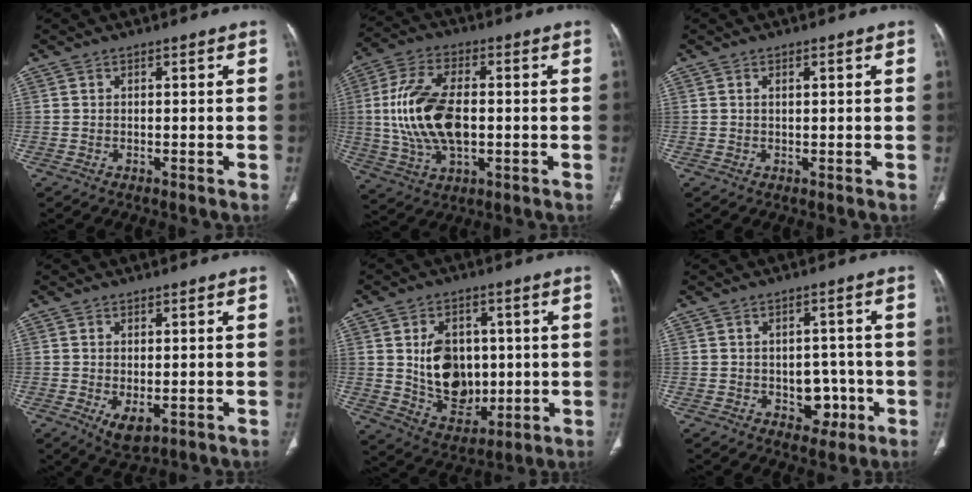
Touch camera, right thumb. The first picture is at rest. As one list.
[{"total": 16.3, "force": [-0.2, 8.8, 13.7], "torque": [-0.274, 0.006, 0.000]}, {"total": 1.0, "force": [0.4, 0.4, 0.8], "torque": [-0.016, 0.003, 0.008]}, {"total": 4.3, "force": [-1.1, 2.2, 3.5], "torque": [-0.056, -0.012, -0.004]}, {"total": 13.4, "force": [1.0, 9.8, 9.0], "torque": [-0.102, -0.012, 0.035]}, {"total": 5.9, "force": [-1.6, 4.5, 3.5], "torque": [-0.011, 0.016, -0.013]}]